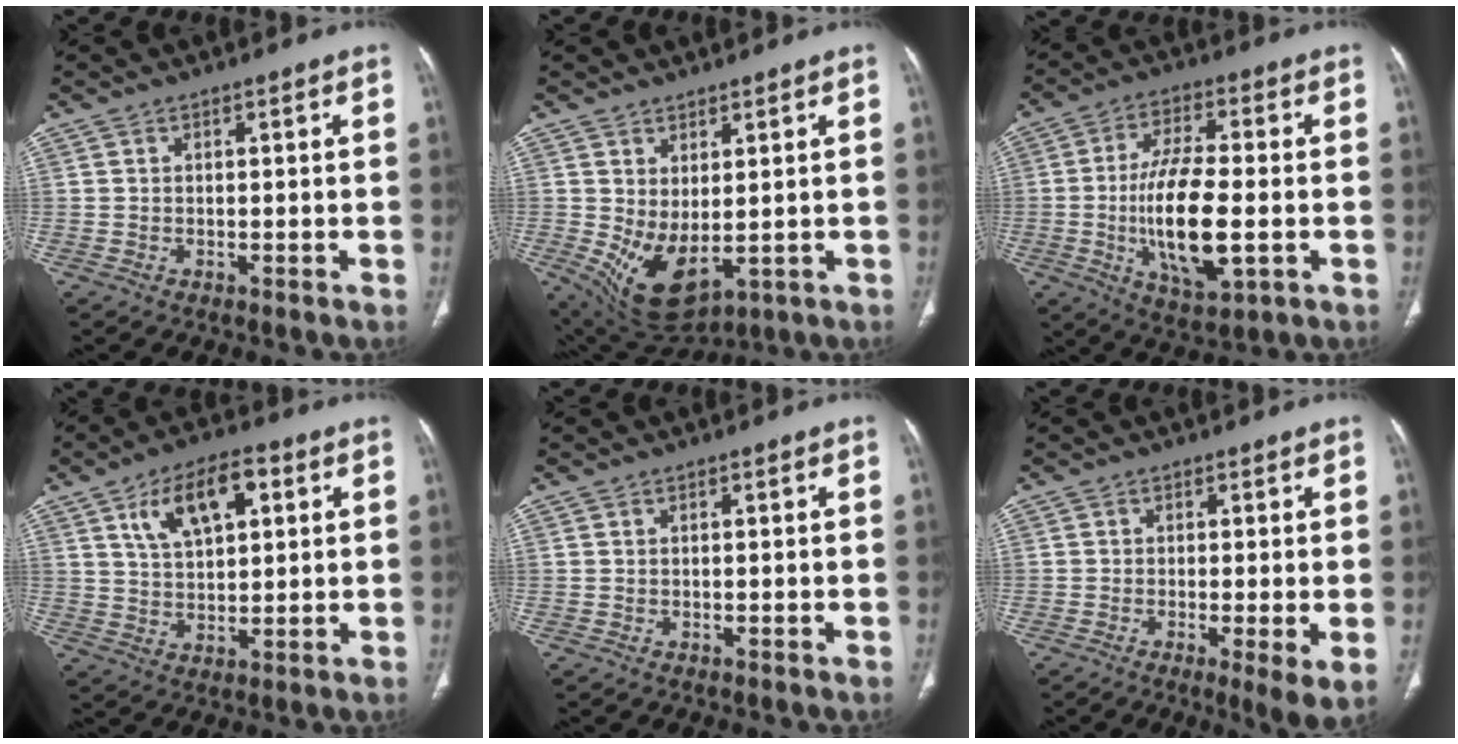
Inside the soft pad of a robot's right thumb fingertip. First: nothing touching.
{"total": 9.9, "force": [-0.7, 5.2, 8.4], "torque": [-0.144, -0.014, 0.019]}
{"total": 15.6, "force": [-2.7, 5.8, 14.2], "torque": [-0.260, -0.003, -0.043]}
{"total": 11.1, "force": [4.5, 5.5, 8.5], "torque": [-0.129, -0.003, 0.078]}
{"total": 0.0}
{"total": 5.2, "force": [-1.2, 0.8, 5.0], "torque": [-0.088, -0.019, -0.022]}